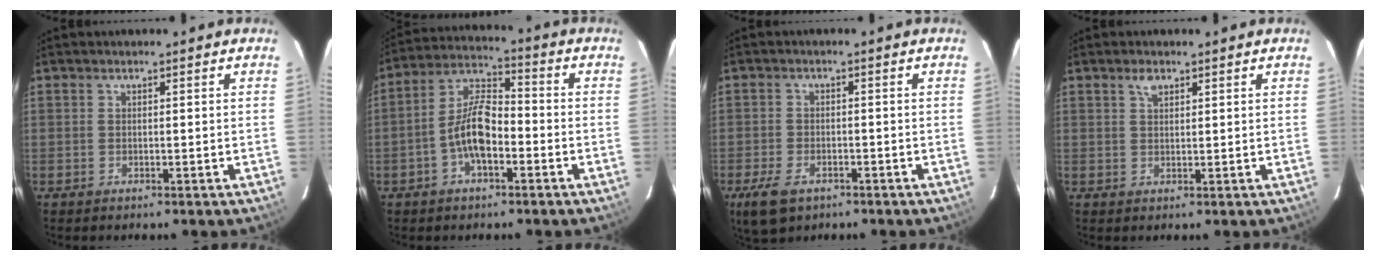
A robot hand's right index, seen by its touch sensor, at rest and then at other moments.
{"total": 9.5, "force": [-3.3, 4.0, 7.9], "torque": [-0.166, 0.018, -0.061]}
{"total": 6.9, "force": [-4.0, 3.9, 4.0], "torque": [-0.102, -0.014, -0.071]}
{"total": 1.9, "force": [1.2, 1.0, 1.1], "torque": [-0.020, 0.006, 0.022]}